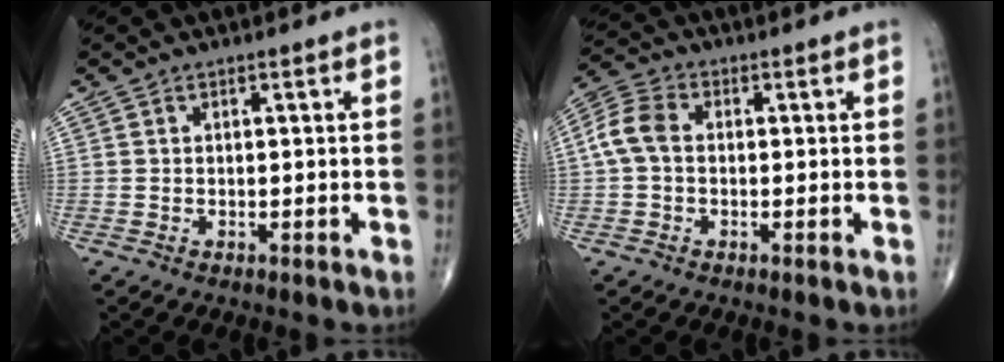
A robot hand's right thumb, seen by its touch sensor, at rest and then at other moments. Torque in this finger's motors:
{"motor_torque": [0.02, 0.23, 0.30, -0.11, 0.11]}